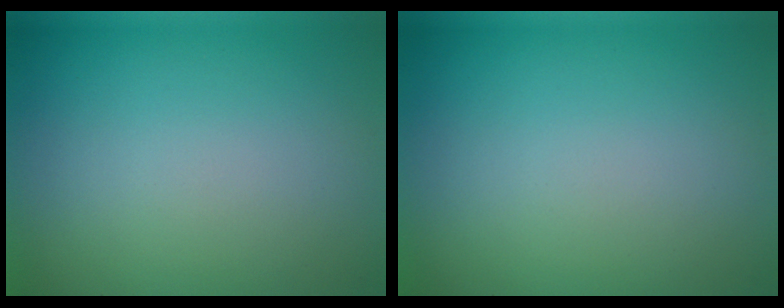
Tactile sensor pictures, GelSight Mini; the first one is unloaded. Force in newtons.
{"total": 0.0}